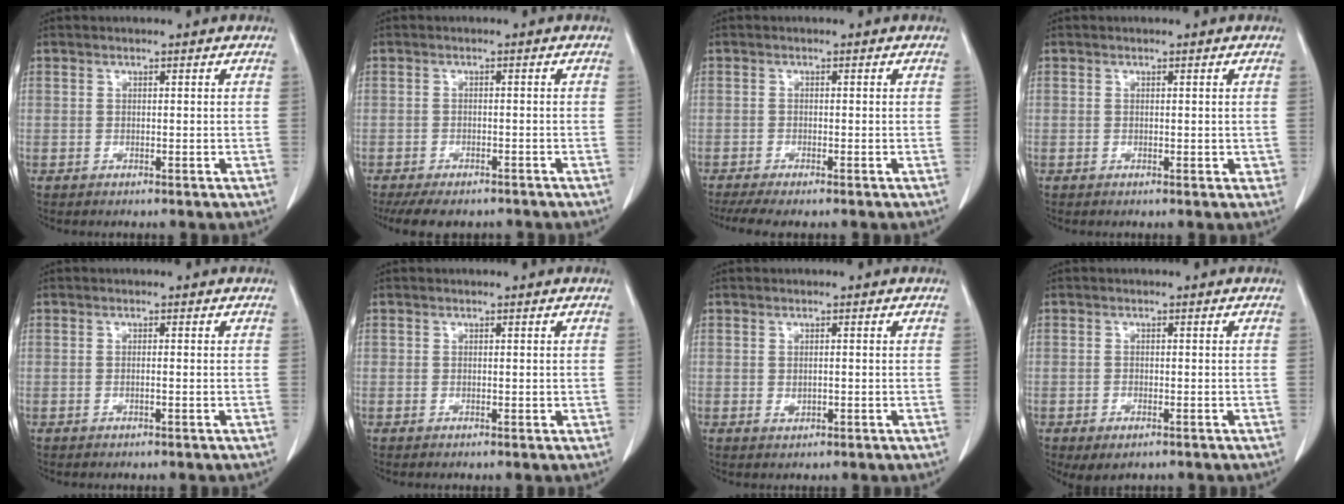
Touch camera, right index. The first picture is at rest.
{"total": 9.5, "force": [-7.6, 3.6, 4.4], "torque": [-0.065, -0.009, -0.104]}
{"total": 5.8, "force": [-4.8, 0.7, 3.2], "torque": [-0.046, -0.013, -0.075]}
{"total": 1.2, "force": [0.0, 0.9, 0.8], "torque": [-0.003, 0.000, 0.001]}
{"total": 0.5, "force": [-0.2, 0.0, 0.5], "torque": [-0.008, 0.001, -0.003]}
{"total": 0.6, "force": [0.1, 0.5, 0.3], "torque": [0.001, 0.001, 0.001]}
{"total": 1.2, "force": [-0.1, 0.7, 1.0], "torque": [-0.015, -0.002, 0.002]}
{"total": 2.7, "force": [-1.5, 1.3, 1.9], "torque": [-0.031, -0.005, -0.012]}